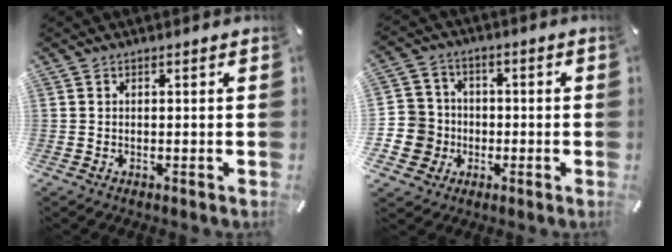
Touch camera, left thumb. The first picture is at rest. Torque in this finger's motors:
{"motor_torque": [0.44, 2.04, 0.05, -0.08, 0.02]}